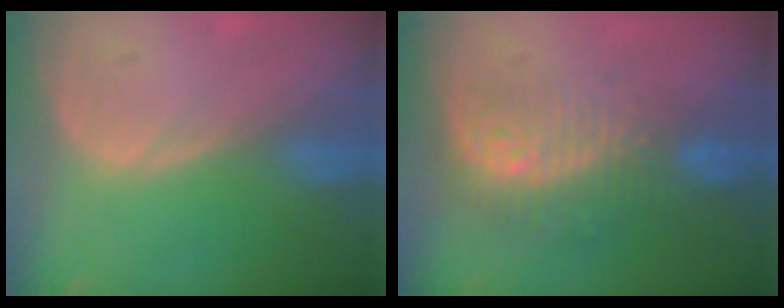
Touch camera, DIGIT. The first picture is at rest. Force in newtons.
{"total": 9.7, "press": 8.4, "slide": 5.0}